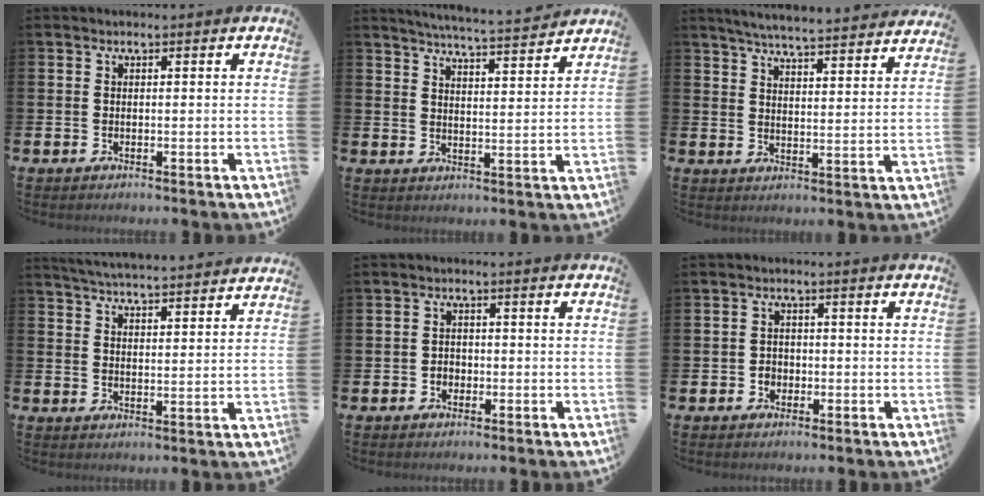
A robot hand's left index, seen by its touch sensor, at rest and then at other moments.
{"total": 5.5, "force": [5.4, -0.5, 0.9], "torque": [-0.026, -0.040, 0.091]}
{"total": 5.7, "force": [5.5, -0.1, 1.1], "torque": [-0.036, -0.044, 0.095]}
{"total": 5.3, "force": [5.2, -0.2, 0.5], "torque": [-0.029, -0.036, 0.093]}
{"total": 1.5, "force": [-0.5, 1.4, 0.4], "torque": [-0.006, 0.004, -0.014]}
{"total": 1.8, "force": [-0.6, 1.6, 0.4], "torque": [-0.005, 0.003, -0.015]}